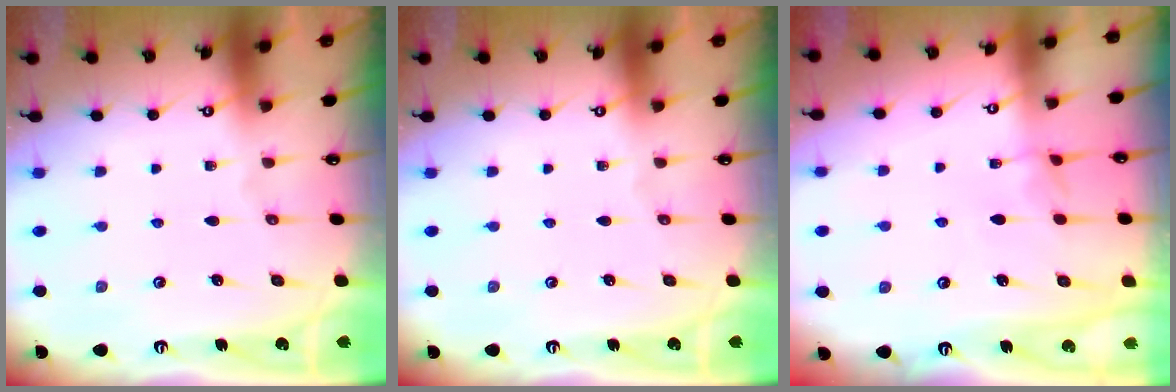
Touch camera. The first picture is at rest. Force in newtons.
{"total": 0.0}
{"total": 1.1, "press": 0.9, "slide": 0.5}